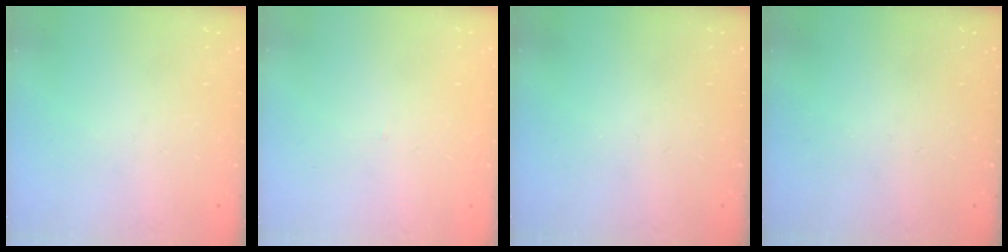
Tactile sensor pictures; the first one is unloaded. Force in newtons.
{"total": 1.5, "press": 1.5, "slide": 0.1}
{"total": 0.0}
{"total": 0.0}